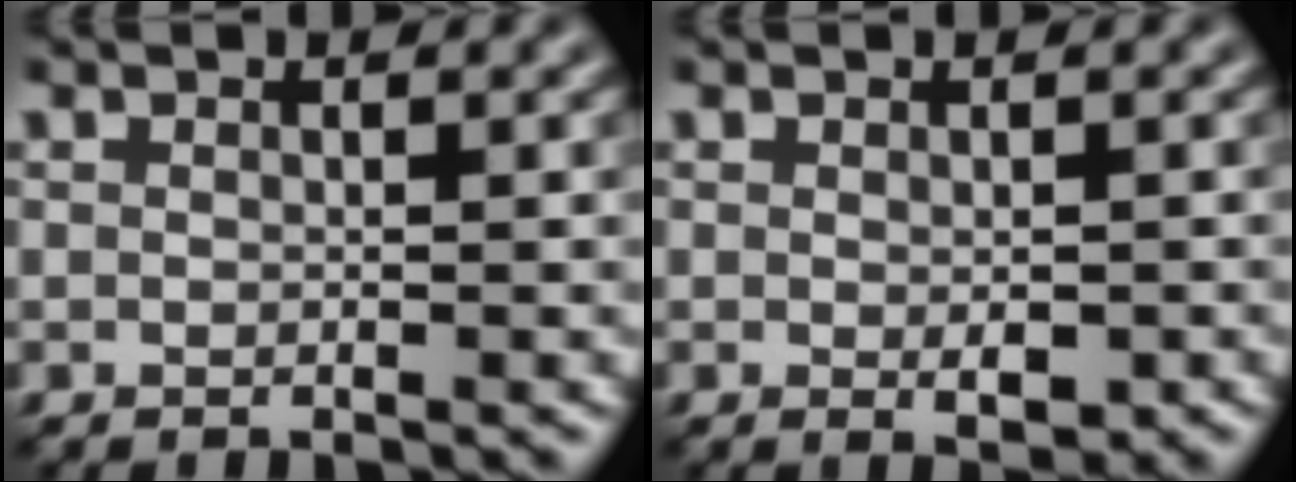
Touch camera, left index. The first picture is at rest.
{"total": 1.7, "force": [-0.4, 0.8, 1.5], "torque": [-0.022, -0.007, -0.001]}